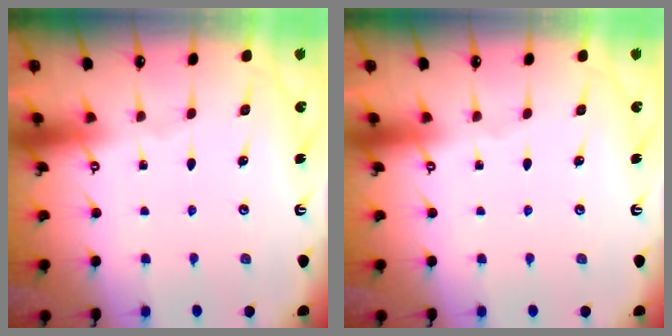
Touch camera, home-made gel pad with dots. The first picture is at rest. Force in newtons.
{"total": 0.0}